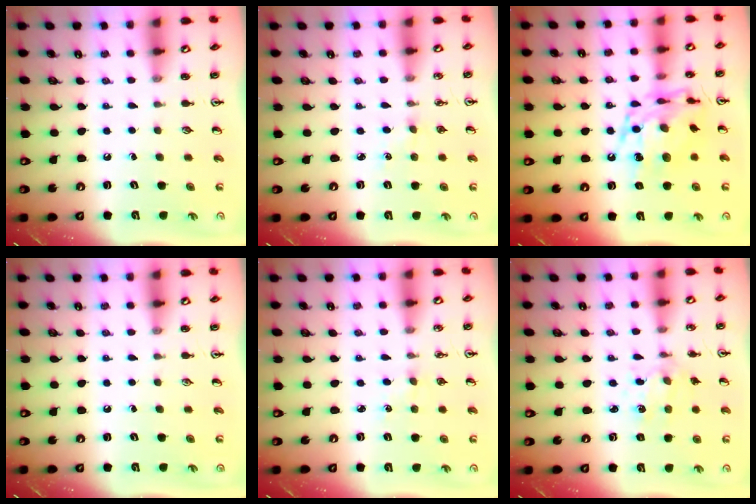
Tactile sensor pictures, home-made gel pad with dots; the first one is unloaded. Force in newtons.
{"total": 1.8, "press": 1.8, "slide": 0.3}
{"total": 15.3, "press": 15.3, "slide": 1.3}
{"total": 0.0}
{"total": 1.5, "press": 1.5, "slide": 0.3}
{"total": 1.8, "press": 1.8, "slide": 0.3}